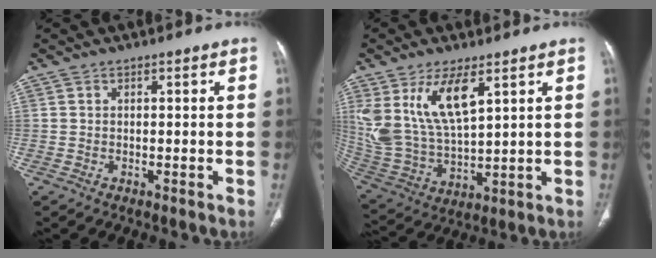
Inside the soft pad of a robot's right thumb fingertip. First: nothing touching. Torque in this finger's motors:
{"motor_torque": [0.51, 1.54, 0.73, 0.78, 0.20]}